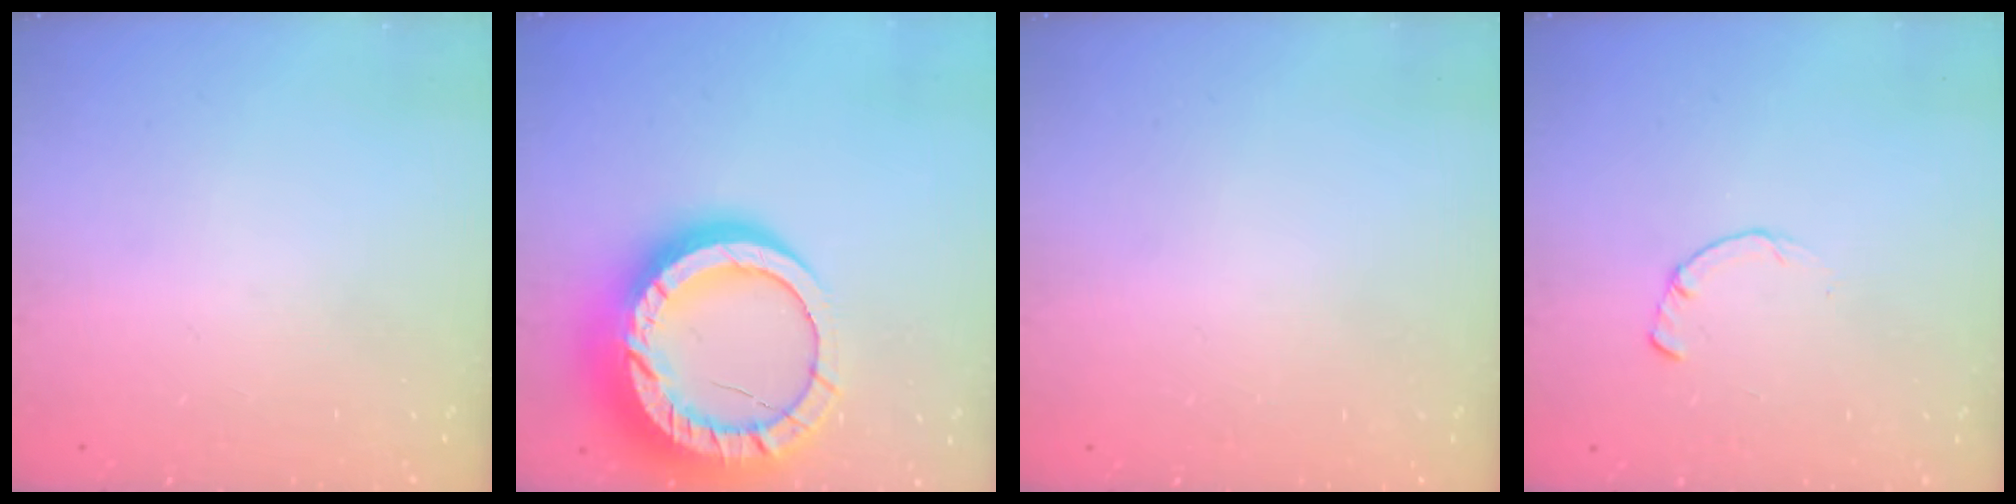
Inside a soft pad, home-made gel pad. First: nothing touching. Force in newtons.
{"total": 23.7, "press": 23.7, "slide": 2.1}
{"total": 2.6, "press": 2.6, "slide": 0.2}
{"total": 1.7, "press": 1.7, "slide": 0.2}